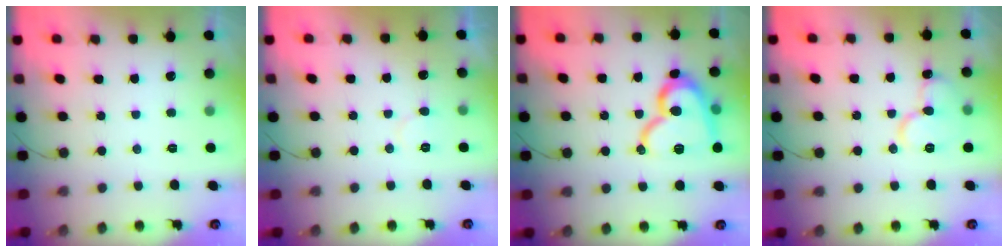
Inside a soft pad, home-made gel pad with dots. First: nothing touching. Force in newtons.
{"total": 3.8, "press": 3.8, "slide": 0.3}
{"total": 17.0, "press": 17.0, "slide": 1.4}
{"total": 11.3, "press": 11.2, "slide": 1.5}